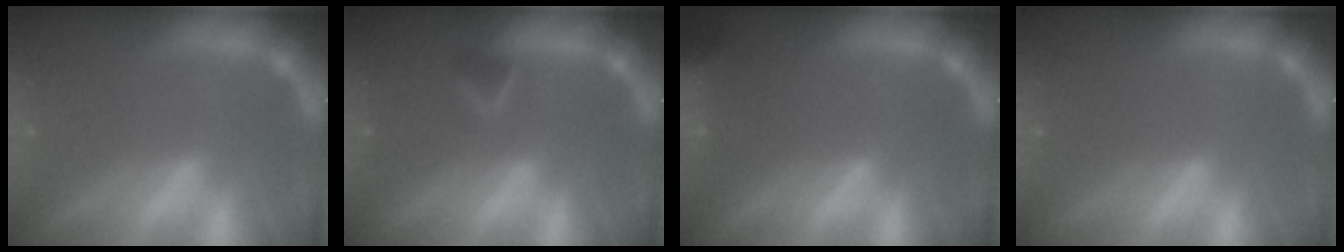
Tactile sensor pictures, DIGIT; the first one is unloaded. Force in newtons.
{"total": 1.9}
{"total": 6.9}
{"total": 0.0}